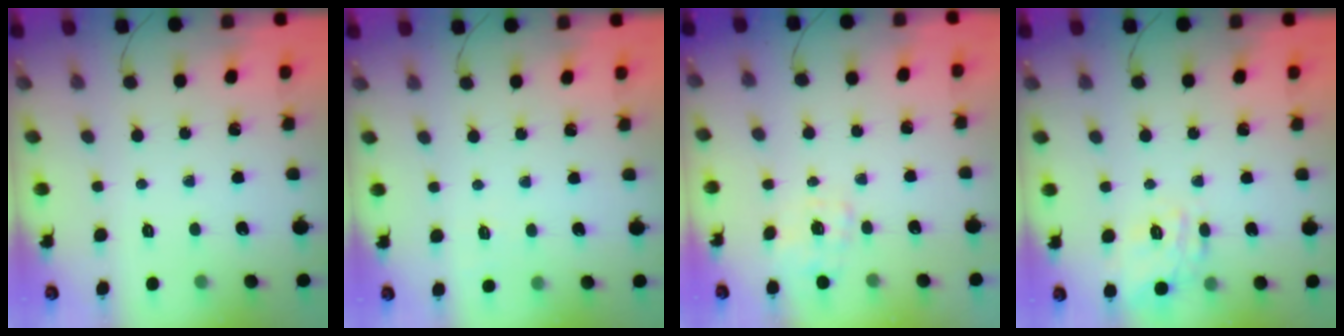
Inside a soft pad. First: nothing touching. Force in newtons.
{"total": 2.7, "press": 2.1, "slide": 1.7}
{"total": 2.3, "press": 2.1, "slide": 1.0}
{"total": 14.3, "press": 14.3, "slide": 0.4}